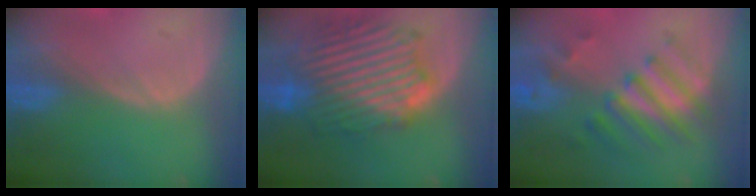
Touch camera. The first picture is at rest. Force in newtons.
{"total": 12.7, "press": 12.6, "slide": 1.1}
{"total": 7.9, "press": 7.1, "slide": 3.6}